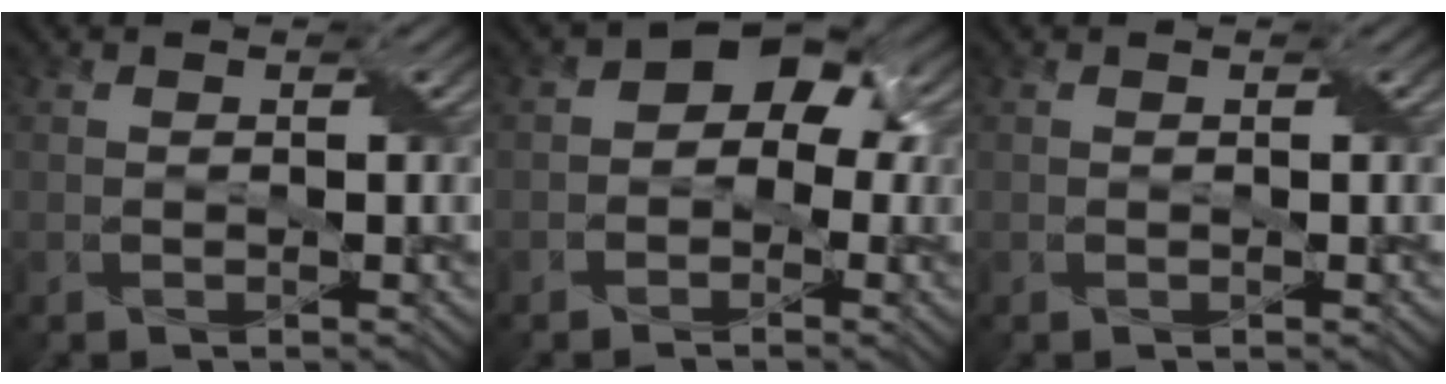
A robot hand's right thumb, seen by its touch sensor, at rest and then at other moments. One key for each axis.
{"total": 5.6, "fx": 0.1, "fy": 4.1, "fz": 3.8, "tx": -0.045, "ty": 0.012, "tz": -0.009}
{"total": 0.0}